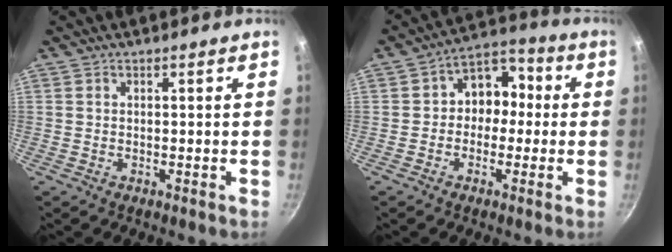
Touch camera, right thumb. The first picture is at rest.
{"total": 9.2, "force": [-0.2, 7.5, 5.3], "torque": [-0.016, 0.032, -0.024]}